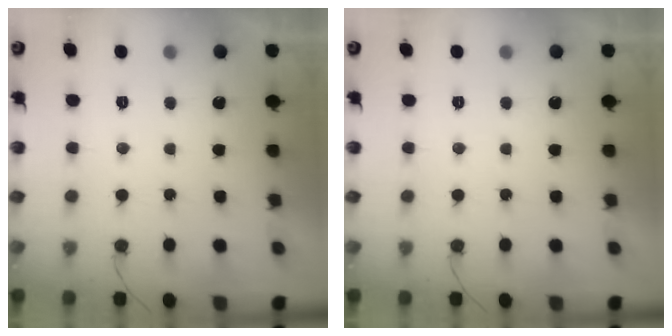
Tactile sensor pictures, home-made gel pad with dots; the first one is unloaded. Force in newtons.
{"total": 0.0}